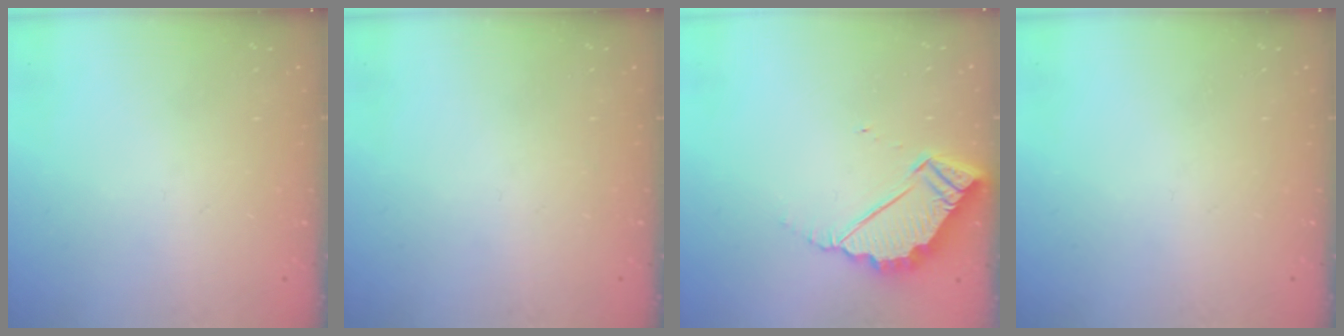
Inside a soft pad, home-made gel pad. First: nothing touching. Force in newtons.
{"total": 0.0}
{"total": 6.1, "press": 6.1, "slide": 0.3}
{"total": 0.0}